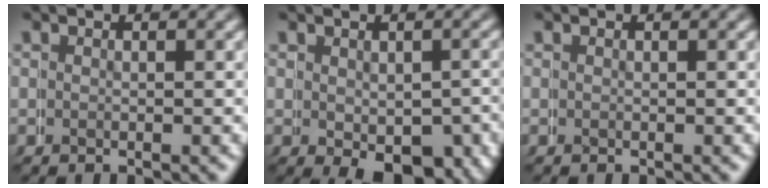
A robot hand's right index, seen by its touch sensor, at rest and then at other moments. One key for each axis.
{"total": 5.1, "fx": -1.8, "fy": 2.6, "fz": 4.0, "tx": -0.044, "ty": -0.014, "tz": -0.018}
{"total": 0.0}